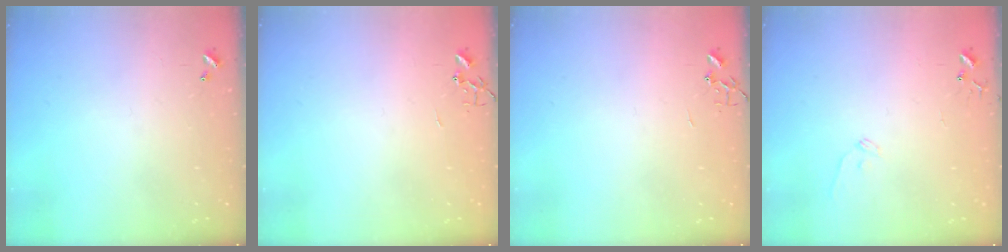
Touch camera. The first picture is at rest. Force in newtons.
{"total": 0.0}
{"total": 0.0}
{"total": 6.6, "press": 6.6, "slide": 0.6}